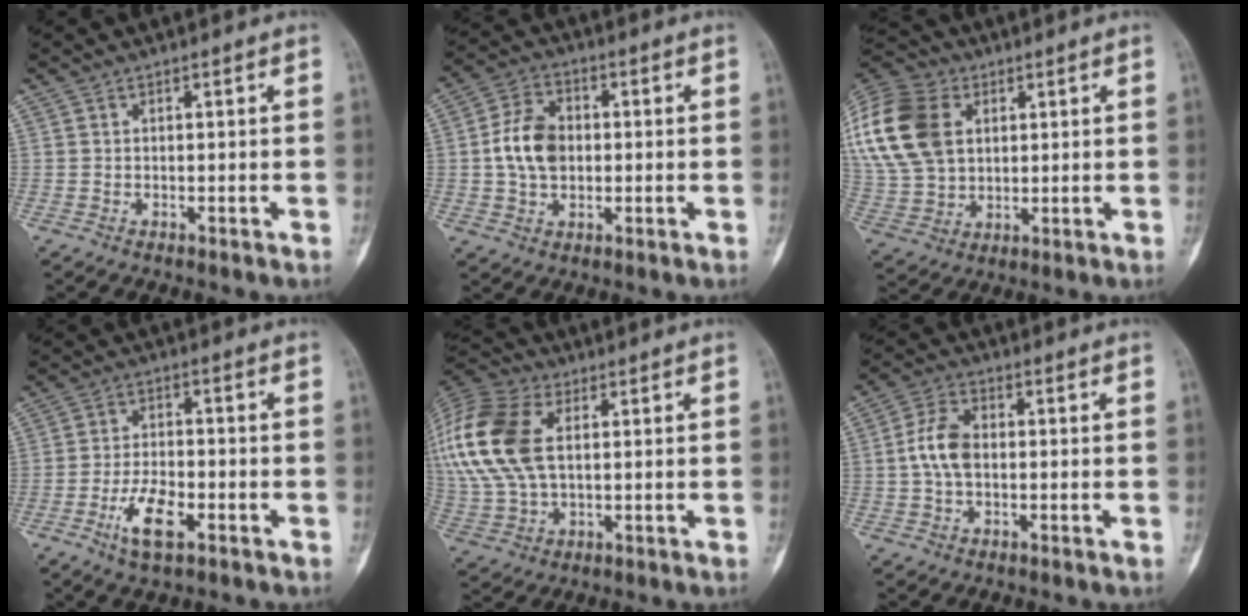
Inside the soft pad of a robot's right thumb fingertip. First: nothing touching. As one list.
[{"total": 9.3, "force": [0.1, 6.6, 6.5], "torque": [-0.104, 0.012, -0.003]}, {"total": 22.0, "force": [6.1, 15.7, 14.1], "torque": [-0.308, 0.015, 0.118]}, {"total": 7.5, "force": [-3.4, 3.2, 5.8], "torque": [-0.109, 0.014, -0.064]}, {"total": 24.5, "force": [5.9, 15.5, 18.1], "torque": [-0.448, 0.026, 0.114]}, {"total": 7.1, "force": [-0.1, 4.4, 5.5], "torque": [-0.111, 0.016, -0.008]}]